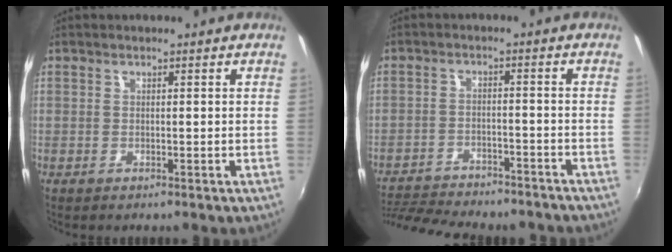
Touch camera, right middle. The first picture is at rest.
{"total": 16.5, "force": [-14.6, 4.0, 6.6], "torque": [-0.144, -0.016, -0.211]}